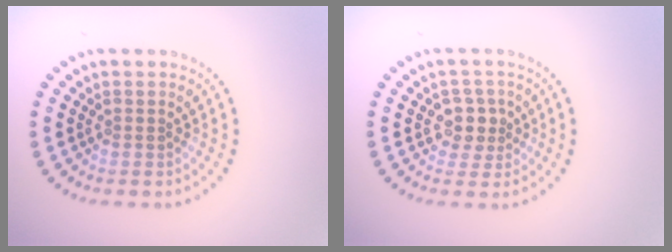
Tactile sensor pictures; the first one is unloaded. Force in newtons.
{"total": 2.4, "press": 2.1, "slide": 1.2}